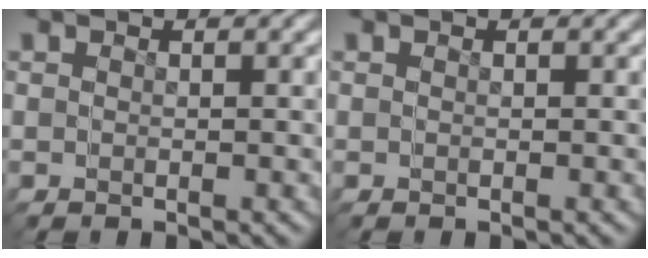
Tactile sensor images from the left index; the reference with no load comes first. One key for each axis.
{"total": 0.0}